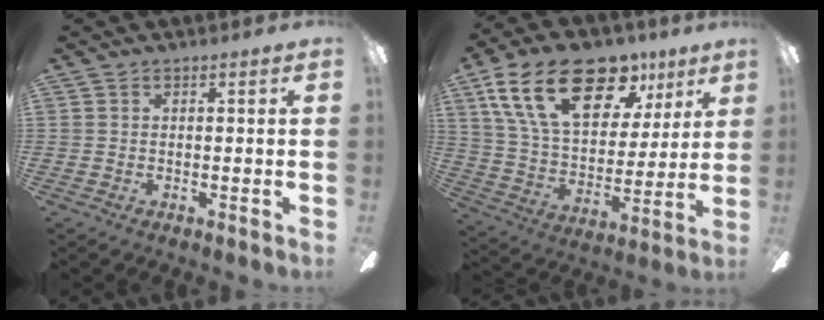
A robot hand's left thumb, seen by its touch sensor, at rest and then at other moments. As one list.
[{"total": 24.1, "force": [13.4, 12.9, 15.4], "torque": [-0.266, -0.059, 0.235]}]